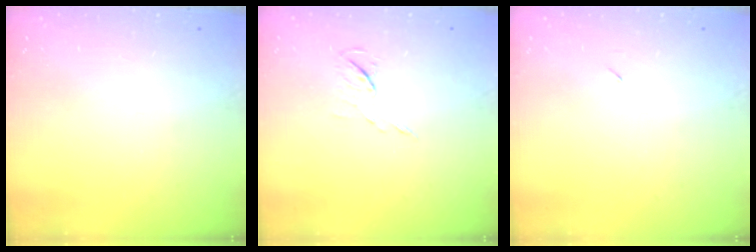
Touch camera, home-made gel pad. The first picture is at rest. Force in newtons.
{"total": 4.9, "press": 4.9, "slide": 0.5}
{"total": 2.3, "press": 2.0, "slide": 1.2}